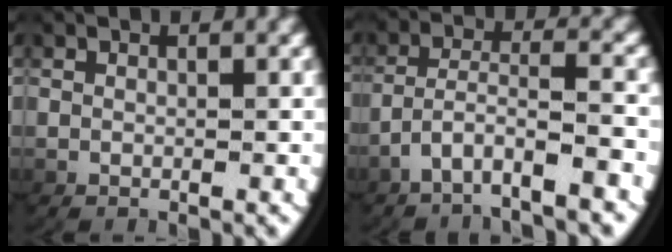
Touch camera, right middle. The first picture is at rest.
{"total": 4.4, "force": [-3.1, 1.0, 3.1], "torque": [-0.069, -0.014, -0.043]}